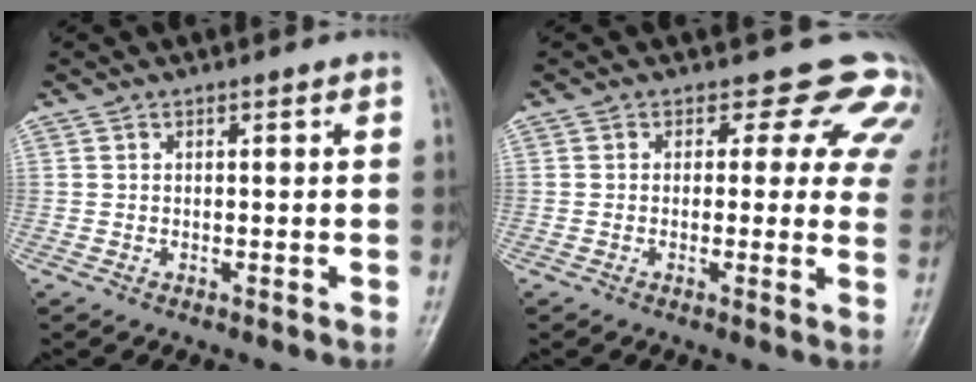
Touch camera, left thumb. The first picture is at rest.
{"total": 9.8, "force": [6.4, 6.2, 4.0], "torque": [0.013, -0.017, 0.046]}